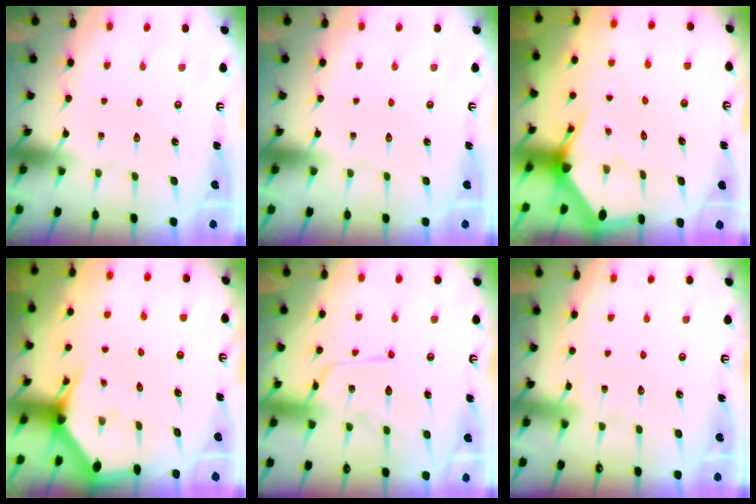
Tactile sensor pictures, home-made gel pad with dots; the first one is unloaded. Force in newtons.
{"total": 0.0}
{"total": 3.0, "press": 3.0, "slide": 0.2}
{"total": 3.0, "press": 3.0, "slide": 0.0}
{"total": 13.7, "press": 13.6, "slide": 1.2}
{"total": 7.9, "press": 7.9, "slide": 0.9}